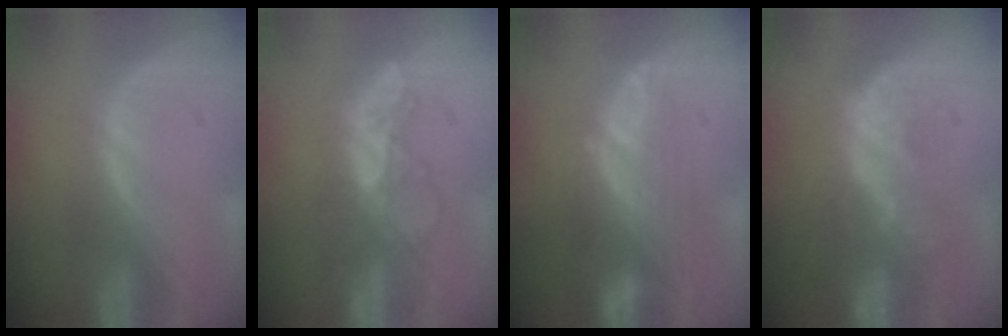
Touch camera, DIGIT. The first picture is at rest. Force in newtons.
{"total": 6.0, "press": 5.8, "slide": 1.6}
{"total": 9.6, "press": 8.1, "slide": 5.1}
{"total": 10.8, "press": 9.5, "slide": 5.2}